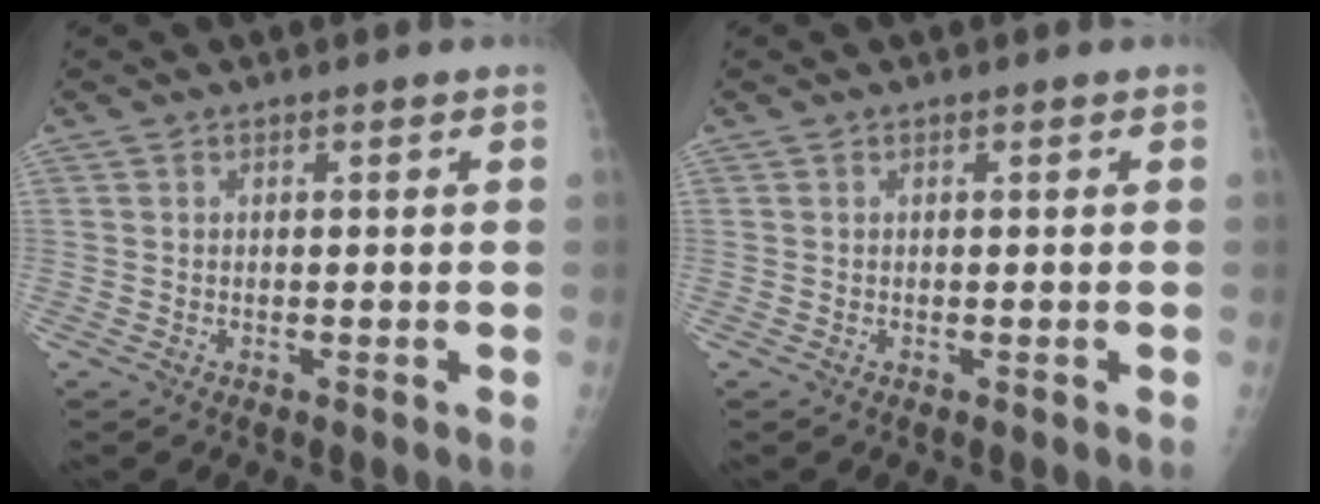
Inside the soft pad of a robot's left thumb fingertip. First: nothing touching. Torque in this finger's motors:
{"motor_torque": [0.03, 0.11, 0.13, 0.17, 0.00]}